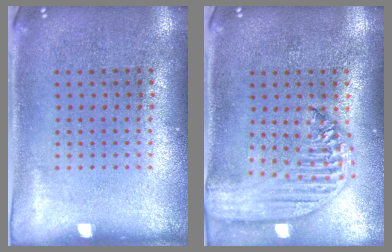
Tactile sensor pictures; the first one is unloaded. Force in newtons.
{"total": 2.5, "press": 2.1, "slide": 1.3}